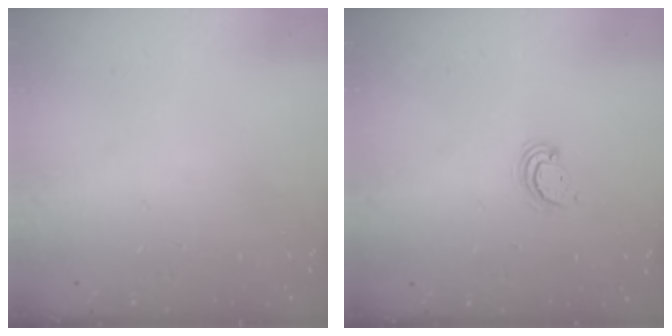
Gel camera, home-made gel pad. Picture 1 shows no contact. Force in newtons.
{"total": 3.0, "press": 3.0, "slide": 0.2}